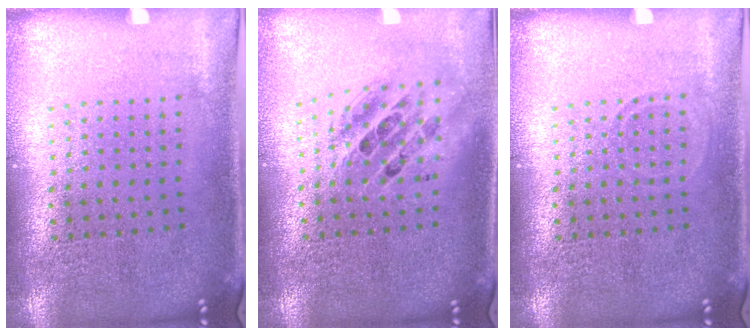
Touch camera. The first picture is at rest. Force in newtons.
{"total": 1.7, "press": 1.4, "slide": 1.0}
{"total": 0.6, "press": 0.5, "slide": 0.2}